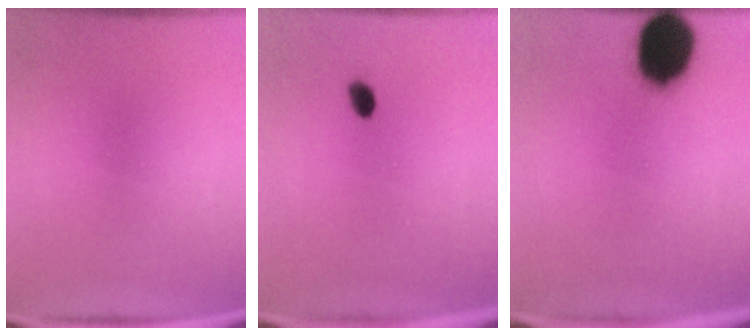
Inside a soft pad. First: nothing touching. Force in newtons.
{"total": 1.5}
{"total": 13.4}